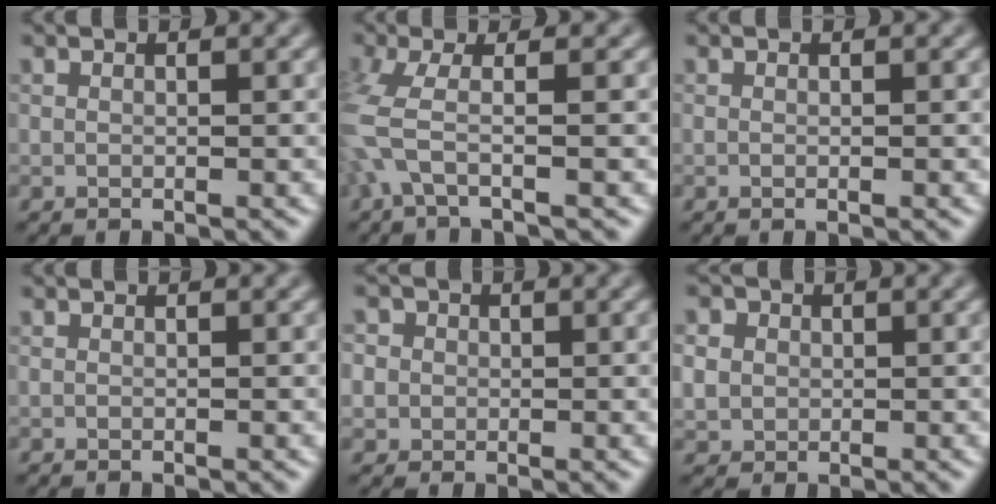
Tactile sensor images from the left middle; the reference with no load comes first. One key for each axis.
{"total": 3.1, "fx": -1.2, "fy": 0.1, "fz": 2.9, "tx": -0.088, "ty": 0.000, "tz": -0.016}
{"total": 0.0}
{"total": 0.0}
{"total": 2.5, "fx": 0.9, "fy": 2.3, "fz": 0.6, "tx": -0.027, "ty": 0.016, "tz": 0.013}
{"total": 3.5, "fx": 1.0, "fy": 3.1, "fz": 1.3, "tx": -0.045, "ty": 0.023, "tz": 0.016}